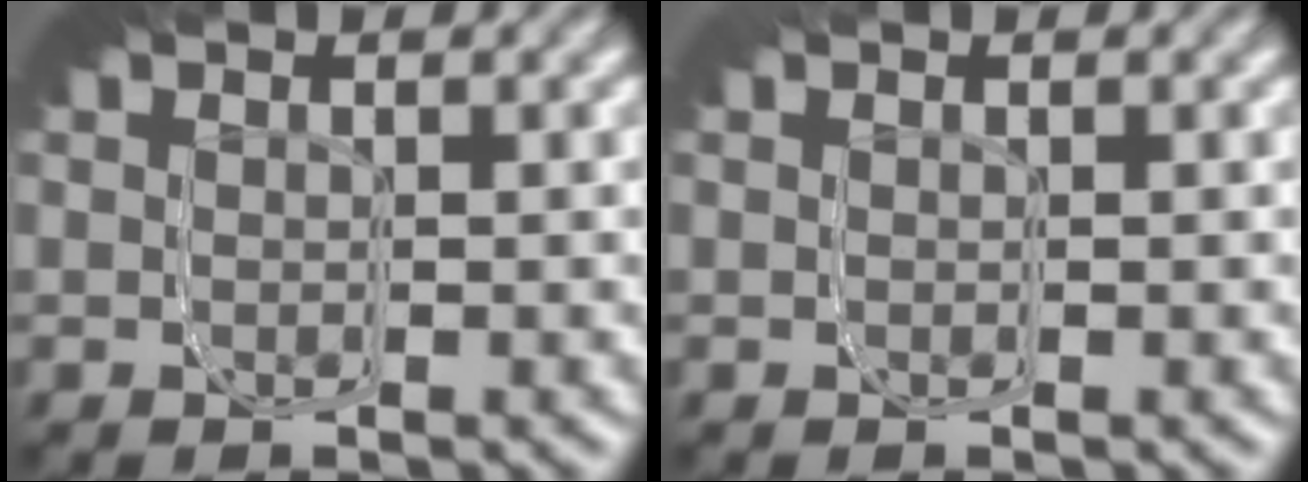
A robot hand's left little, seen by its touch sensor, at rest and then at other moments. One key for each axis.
{"total": 0.0}